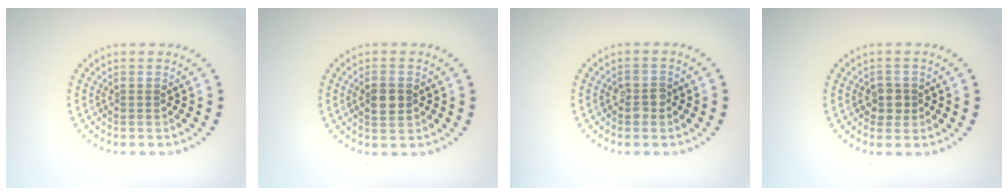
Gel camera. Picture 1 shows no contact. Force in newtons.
{"total": 2.3, "press": 2.2, "slide": 0.3}
{"total": 1.8, "press": 1.8, "slide": 0.3}
{"total": 1.8, "press": 1.6, "slide": 0.8}